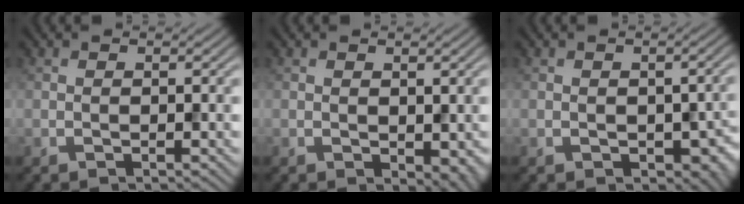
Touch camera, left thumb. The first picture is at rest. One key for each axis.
{"total": 2.2, "fx": -0.1, "fy": 1.4, "fz": 1.7, "tx": -0.025, "ty": -0.006, "tz": 0.005}
{"total": 4.6, "fx": -1.3, "fy": 3.0, "fz": 3.2, "tx": -0.044, "ty": -0.018, "tz": -0.014}